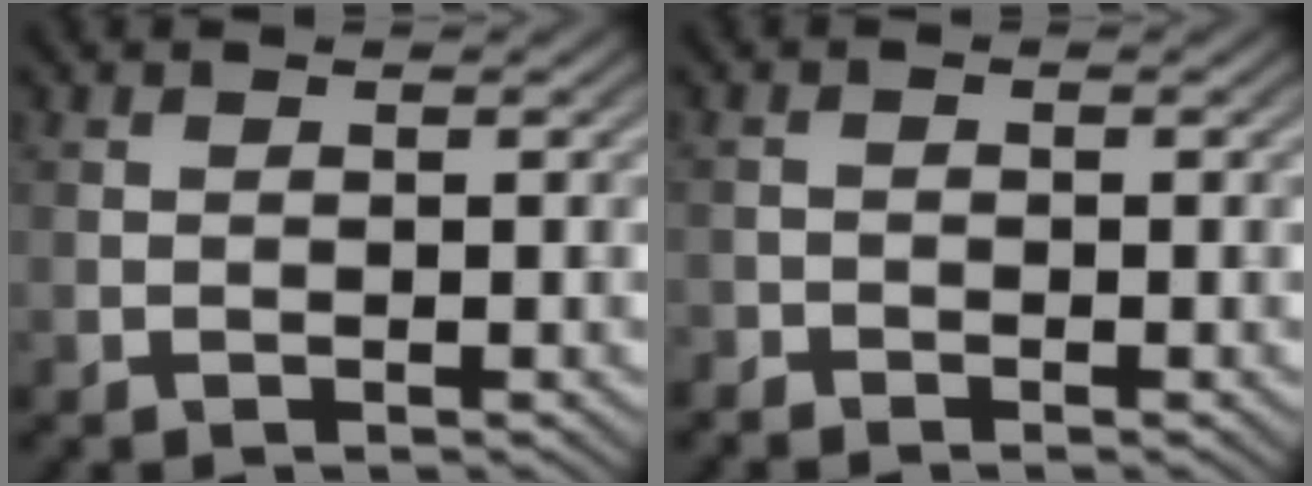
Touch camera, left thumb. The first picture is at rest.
{"total": 1.3, "force": [-1.2, 0.4, 0.1], "torque": [-0.003, -0.003, -0.028]}